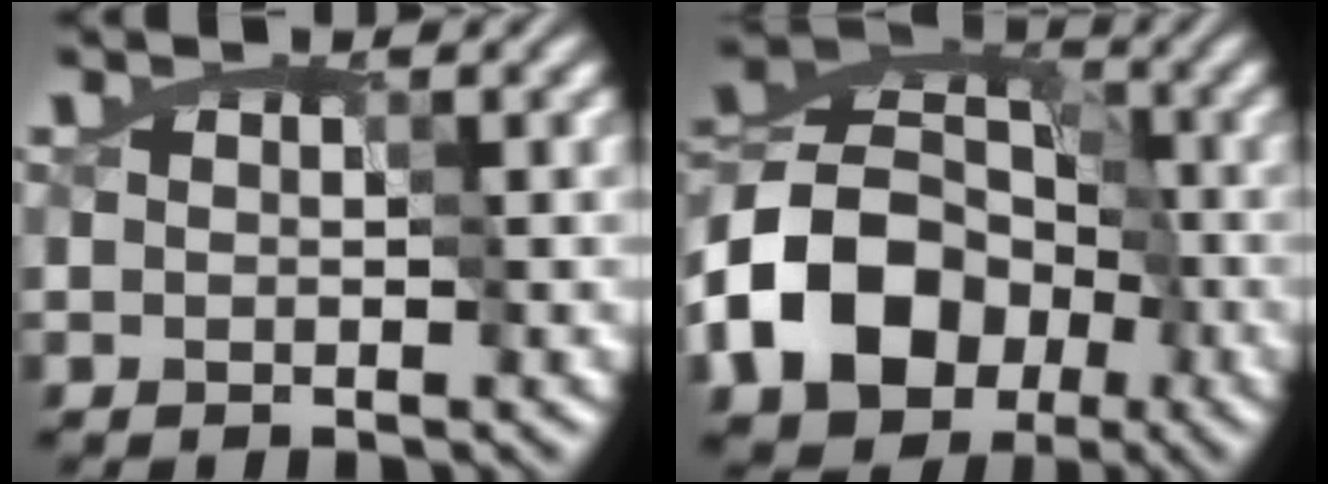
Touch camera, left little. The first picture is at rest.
{"total": 11.6, "force": [-6.1, 8.5, 5.2], "torque": [-0.103, 0.001, -0.120]}